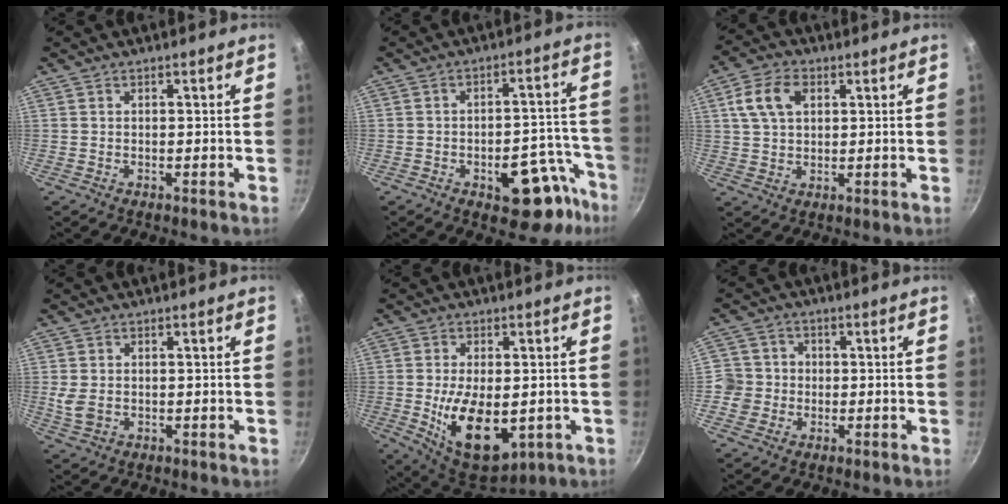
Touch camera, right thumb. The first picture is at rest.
{"total": 12.7, "force": [-6.9, 5.9, 8.8], "torque": [-0.078, 0.064, -0.083]}
{"total": 8.2, "force": [2.6, 5.3, 5.7], "torque": [-0.104, 0.008, 0.047]}
{"total": 3.5, "force": [-0.2, 2.6, 2.5], "torque": [-0.054, -0.002, 0.001]}
{"total": 14.5, "force": [-2.6, 7.7, 11.9], "torque": [-0.186, -0.014, -0.018]}
{"total": 5.9, "force": [-0.8, 5.8, 0.6], "torque": [0.020, 0.015, -0.021]}